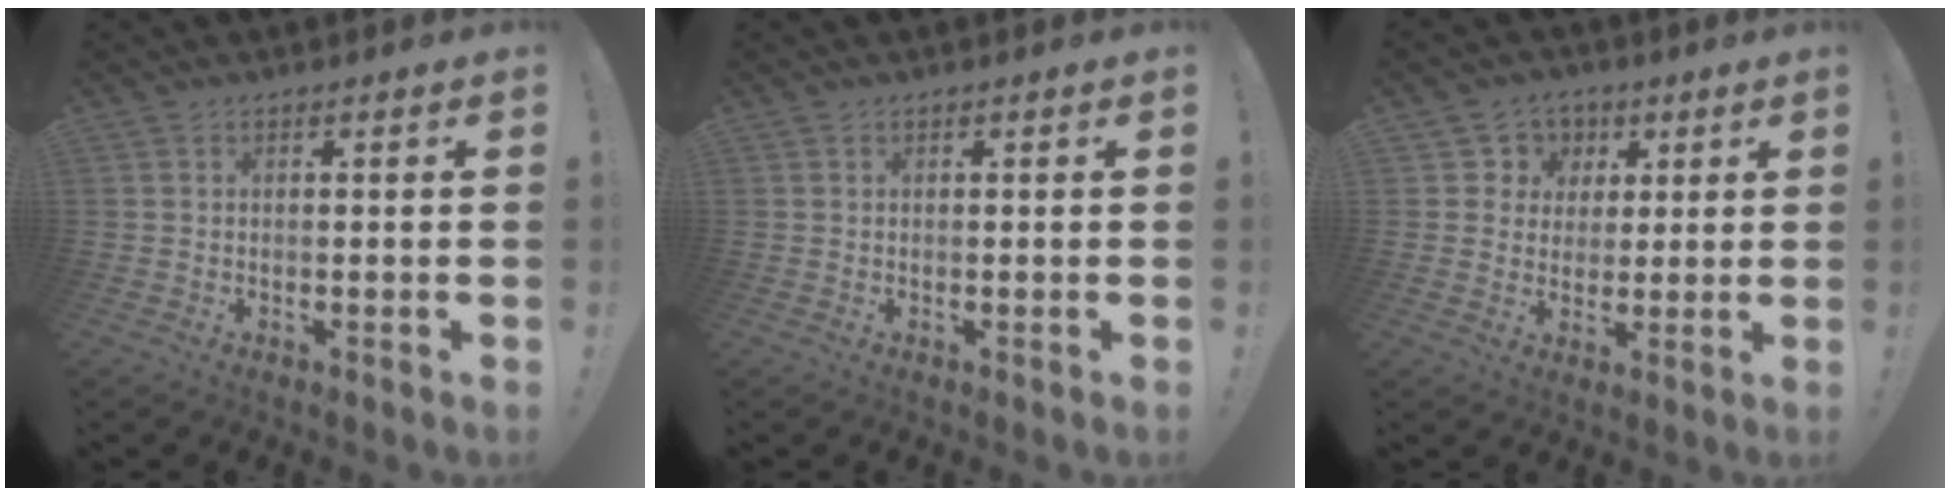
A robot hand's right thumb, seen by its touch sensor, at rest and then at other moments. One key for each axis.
{"total": 0.0}
{"total": 7.1, "fx": 1.7, "fy": 6.8, "fz": 1.1, "tx": -0.013, "ty": -0.009, "tz": 0.036}